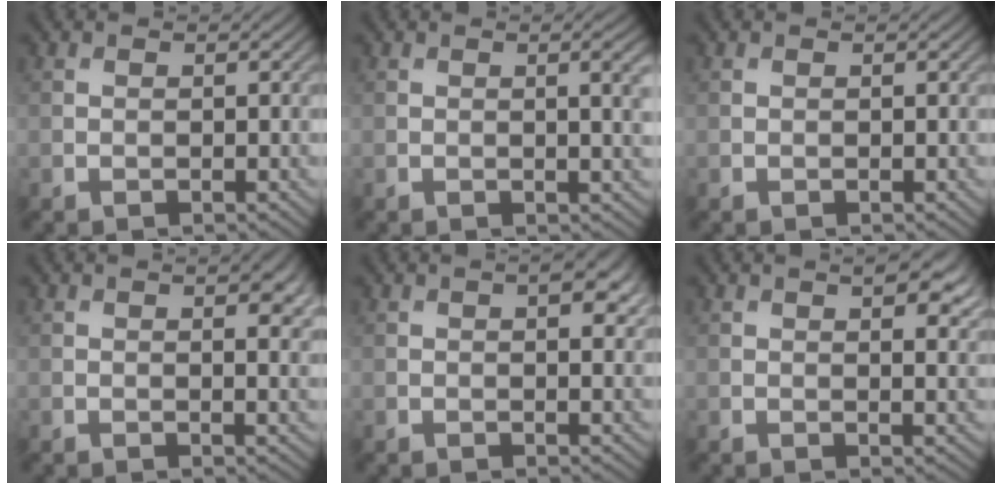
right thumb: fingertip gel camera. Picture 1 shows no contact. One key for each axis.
{"total": 2.7, "fx": 0.5, "fy": 0.5, "fz": 2.6, "tx": -0.038, "ty": 0.003, "tz": 0.009}
{"total": 0.0}
{"total": 3.5, "fx": 1.3, "fy": 1.1, "fz": 3.0, "tx": -0.047, "ty": -0.001, "tz": 0.022}
{"total": 3.4, "fx": 1.3, "fy": 1.3, "fz": 2.9, "tx": -0.044, "ty": 0.001, "tz": 0.020}
{"total": 5.2, "fx": 2.7, "fy": 1.9, "fz": 4.0, "tx": -0.064, "ty": 0.004, "tz": 0.039}